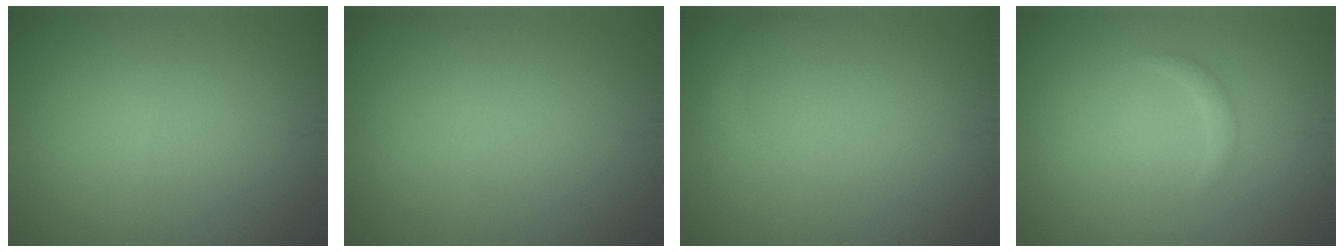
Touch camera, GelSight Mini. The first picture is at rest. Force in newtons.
{"total": 0.0}
{"total": 0.9, "press": 0.9, "slide": 0.1}
{"total": 0.9, "press": 0.9, "slide": 0.1}